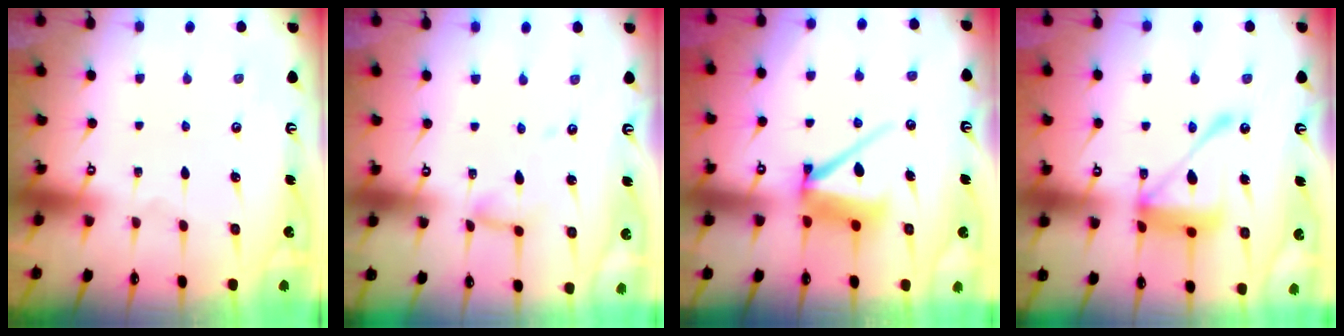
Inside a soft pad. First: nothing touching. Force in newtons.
{"total": 6.0, "press": 6.0, "slide": 0.4}
{"total": 9.3, "press": 9.3, "slide": 1.0}
{"total": 14.8, "press": 14.8, "slide": 1.5}